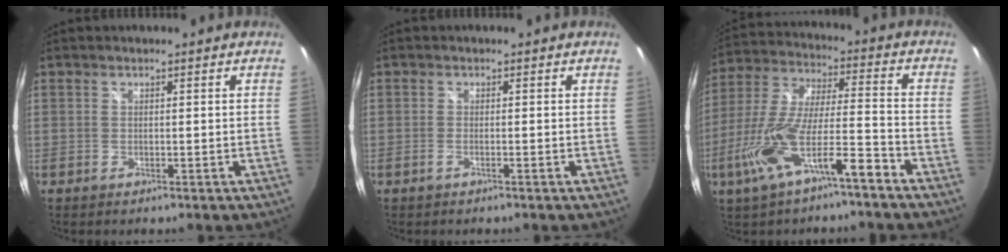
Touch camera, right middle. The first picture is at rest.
{"total": 0.8, "force": [-0.6, 0.1, 0.5], "torque": [-0.011, 0.000, -0.013]}
{"total": 15.1, "force": [-8.8, 3.1, 11.9], "torque": [-0.247, -0.013, -0.162]}